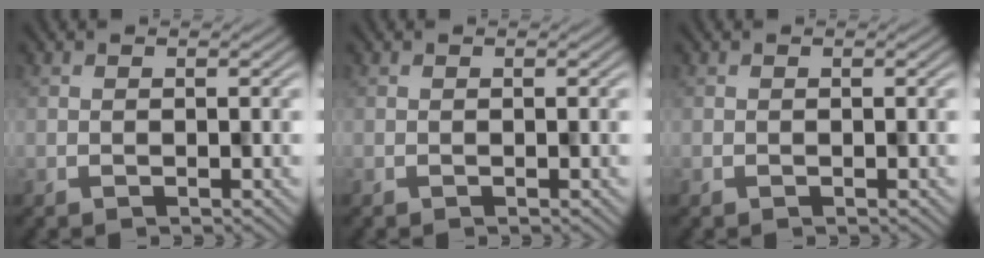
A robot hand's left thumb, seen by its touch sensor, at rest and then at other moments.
{"total": 0.0}
{"total": 0.0}